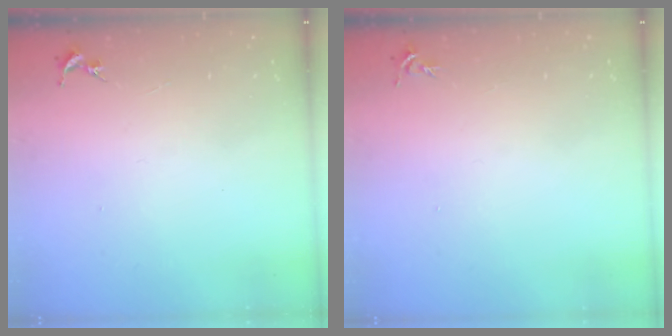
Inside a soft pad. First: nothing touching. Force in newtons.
{"total": 3.7, "press": 3.7, "slide": 0.5}